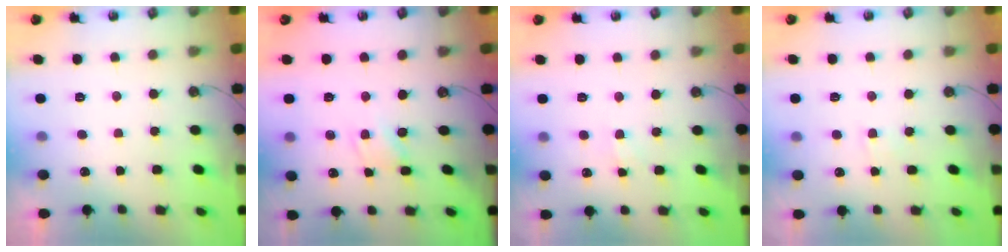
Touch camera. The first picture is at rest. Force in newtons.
{"total": 1.1, "press": 1.1, "slide": 0.1}
{"total": 2.0, "press": 2.0, "slide": 0.3}
{"total": 3.6, "press": 3.5, "slide": 0.5}